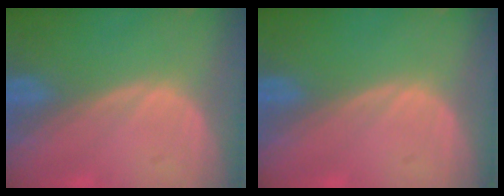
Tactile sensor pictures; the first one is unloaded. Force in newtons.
{"total": 0.0}